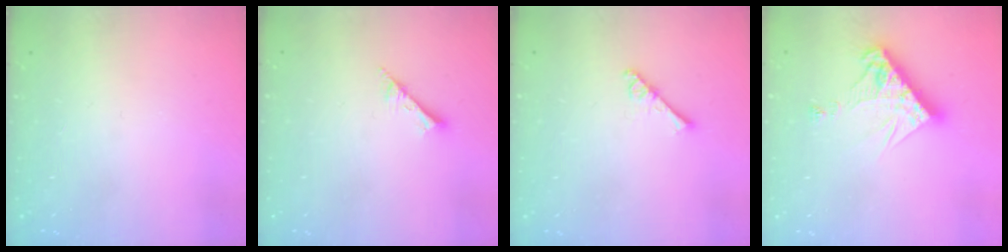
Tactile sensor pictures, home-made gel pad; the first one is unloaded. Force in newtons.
{"total": 1.7, "press": 1.6, "slide": 0.1}
{"total": 2.5, "press": 2.5, "slide": 0.3}
{"total": 11.6, "press": 11.6, "slide": 1.0}